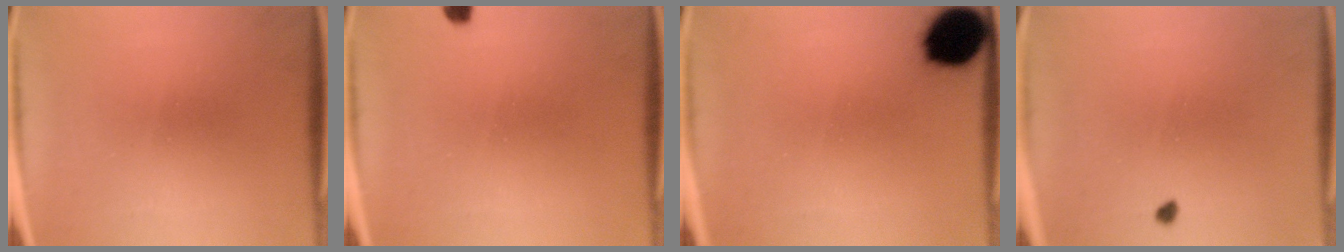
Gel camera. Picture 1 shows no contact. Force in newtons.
{"total": 1.4}
{"total": 14.7}
{"total": 0.7}